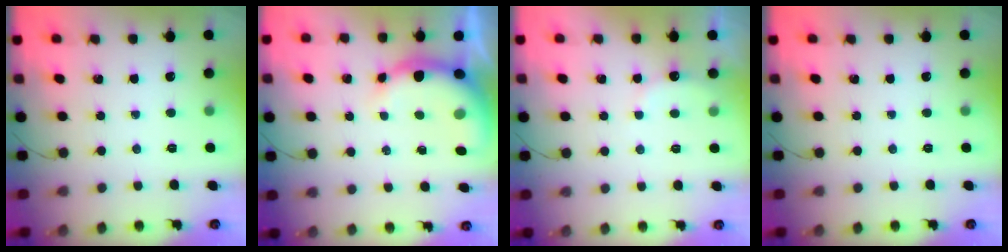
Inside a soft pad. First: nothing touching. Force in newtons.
{"total": 8.2, "press": 8.2, "slide": 1.0}
{"total": 6.8, "press": 6.7, "slide": 1.1}
{"total": 0.0}